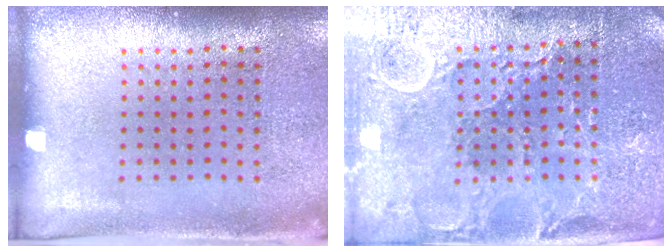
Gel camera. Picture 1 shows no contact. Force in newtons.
{"total": 3.6, "press": 3.6, "slide": 0.7}